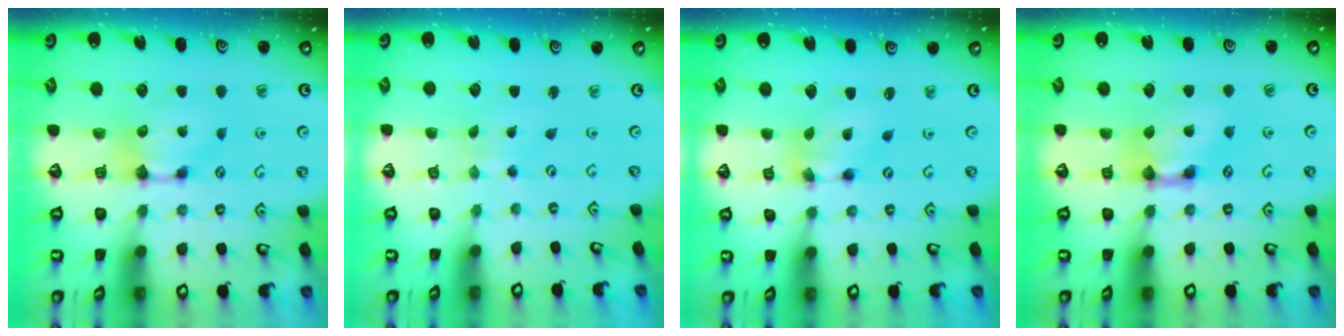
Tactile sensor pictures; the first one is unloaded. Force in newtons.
{"total": 4.3, "press": 4.3, "slide": 0.2}
{"total": 4.3, "press": 3.9, "slide": 1.8}
{"total": 3.0, "press": 3.0, "slide": 0.2}